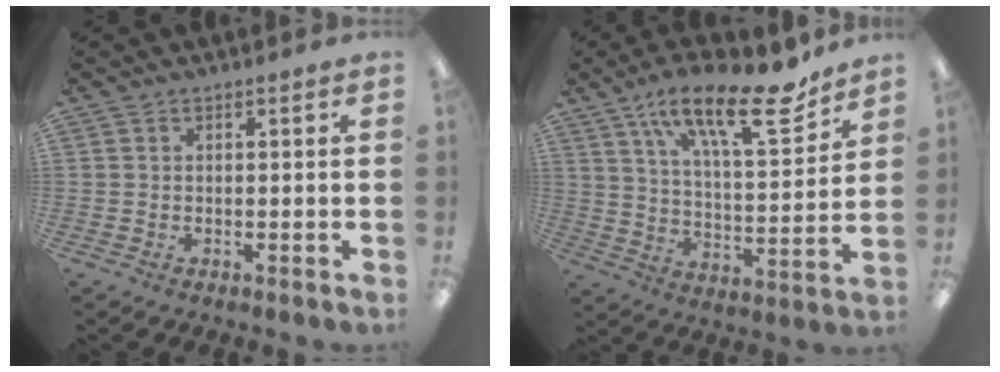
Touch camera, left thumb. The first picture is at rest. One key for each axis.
{"total": 21.6, "fx": 14.4, "fy": 7.4, "fz": 14.3, "tx": -0.220, "ty": -0.080, "tz": 0.234}